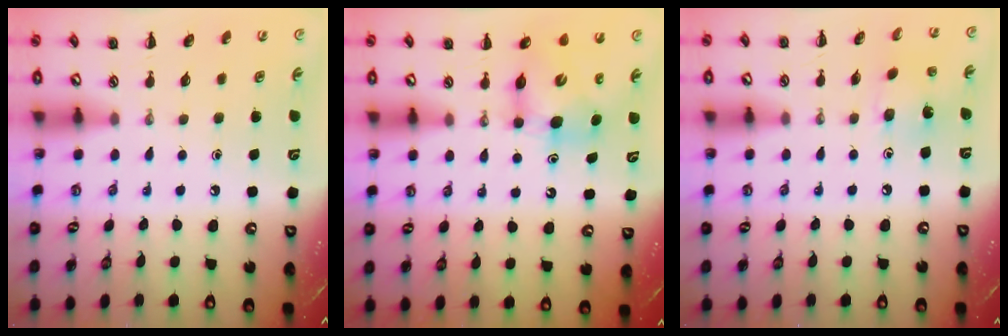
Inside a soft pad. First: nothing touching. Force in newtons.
{"total": 8.5, "press": 8.4, "slide": 1.7}
{"total": 2.8, "press": 2.8, "slide": 0.5}